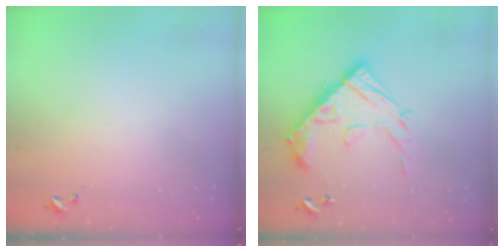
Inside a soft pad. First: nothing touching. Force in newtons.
{"total": 19.3, "press": 19.2, "slide": 1.6}